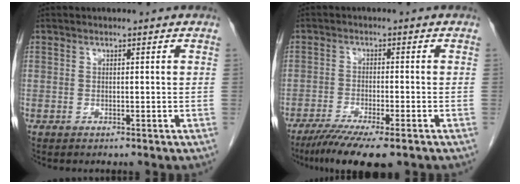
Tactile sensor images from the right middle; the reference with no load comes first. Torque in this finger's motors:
{"motor_torque": [1.24, -0.90, 0.14, 0.07]}